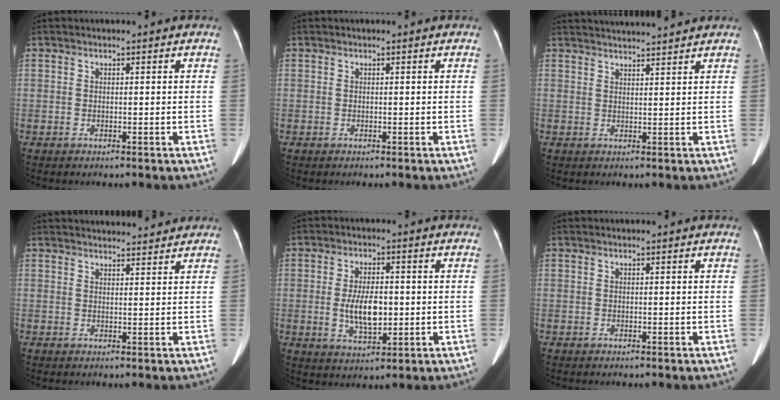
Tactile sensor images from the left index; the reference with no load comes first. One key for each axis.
{"total": 0.0}
{"total": 6.7, "fx": 6.5, "fy": 0.0, "fz": 1.5, "tx": -0.026, "ty": 0.021, "tz": 0.088}
{"total": 7.0, "fx": 6.8, "fy": 1.5, "fz": 1.0, "tx": -0.002, "ty": 0.015, "tz": 0.073}
{"total": 6.7, "fx": -0.8, "fy": 2.8, "fz": 6.1, "tx": -0.120, "ty": -0.011, "tz": -0.011}
{"total": 0.0}